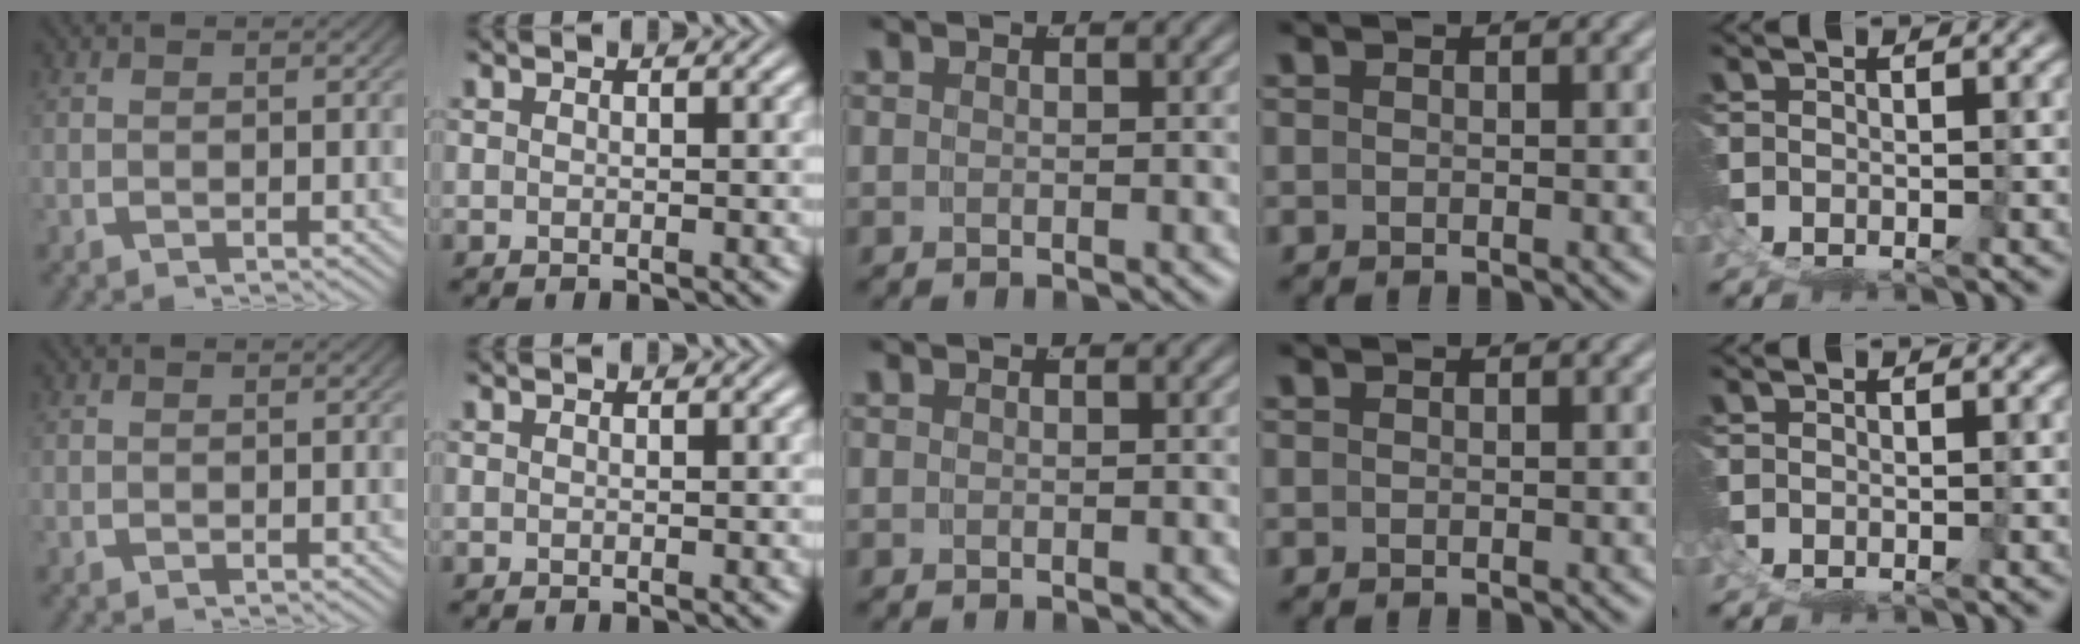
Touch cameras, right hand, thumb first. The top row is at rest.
{"middle": {"total": 1.2, "force": [-0.2, -1.1, -0.3], "torque": [0.016, -0.010, 0.008]}}